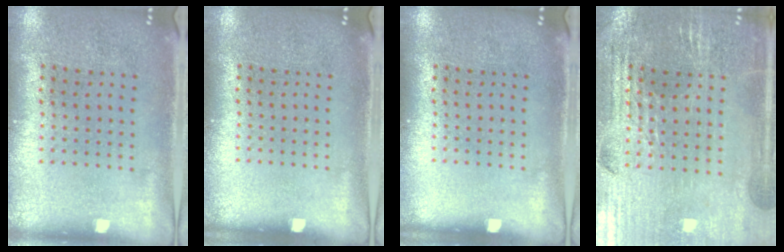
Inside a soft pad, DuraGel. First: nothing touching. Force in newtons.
{"total": 0.0}
{"total": 0.0}
{"total": 2.8, "press": 2.7, "slide": 0.5}